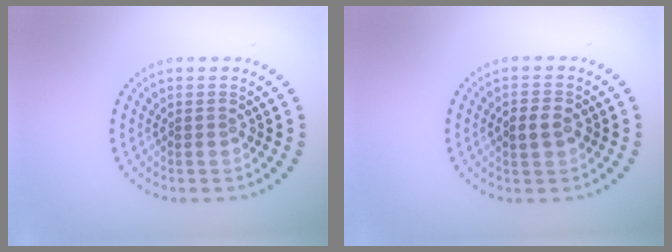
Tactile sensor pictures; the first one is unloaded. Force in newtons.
{"total": 2.3, "press": 2.3, "slide": 0.2}